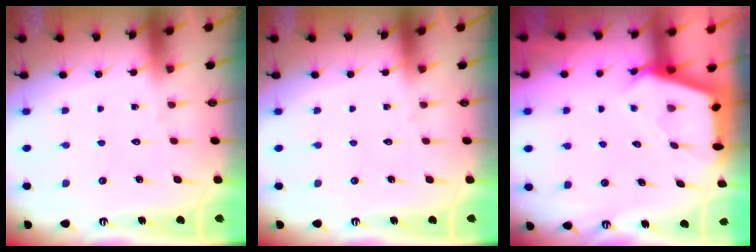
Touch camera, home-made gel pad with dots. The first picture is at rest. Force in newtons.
{"total": 0.0}
{"total": 2.8, "press": 2.8, "slide": 0.3}